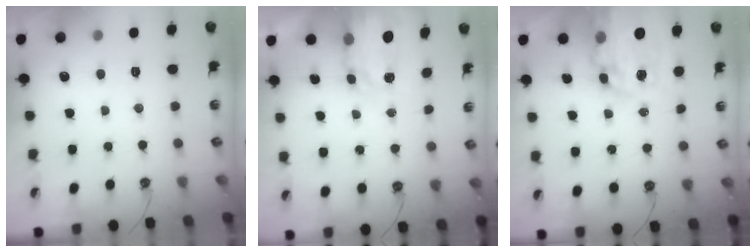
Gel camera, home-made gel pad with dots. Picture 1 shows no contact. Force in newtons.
{"total": 4.9, "press": 4.9, "slide": 0.4}
{"total": 15.3, "press": 15.2, "slide": 1.5}